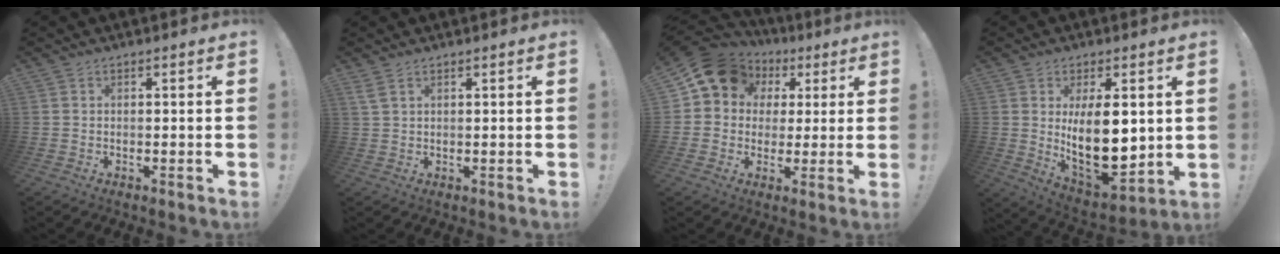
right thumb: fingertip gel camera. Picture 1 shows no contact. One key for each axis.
{"total": 2.4, "fx": 1.5, "fy": 0.5, "fz": 1.8, "tx": -0.042, "ty": -0.002, "tz": 0.030}
{"total": 13.5, "fx": 5.3, "fy": 11.0, "fz": 5.8, "tx": -0.080, "ty": -0.020, "tz": 0.104}
{"total": 17.1, "fx": 2.2, "fy": 8.1, "fz": 14.9, "tx": -0.241, "ty": -0.036, "tz": 0.045}